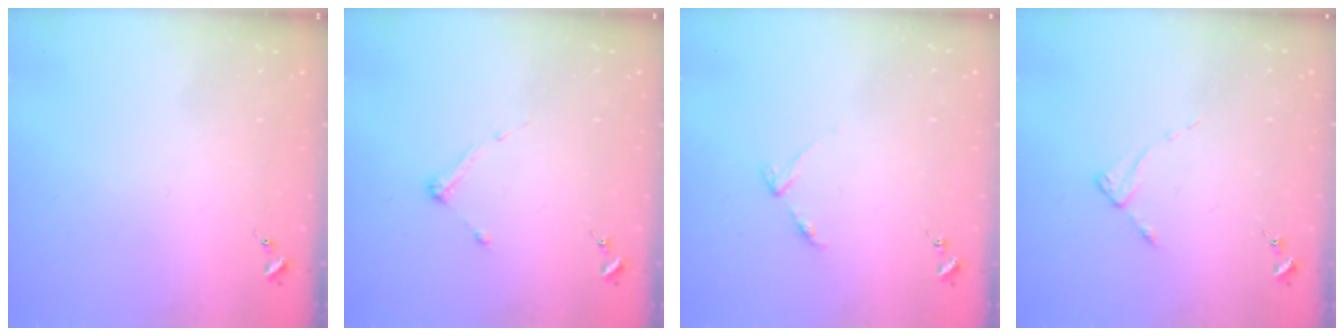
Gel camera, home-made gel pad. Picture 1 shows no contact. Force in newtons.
{"total": 3.4, "press": 3.4, "slide": 0.4}
{"total": 4.0, "press": 4.0, "slide": 0.6}
{"total": 2.2, "press": 2.2, "slide": 0.4}